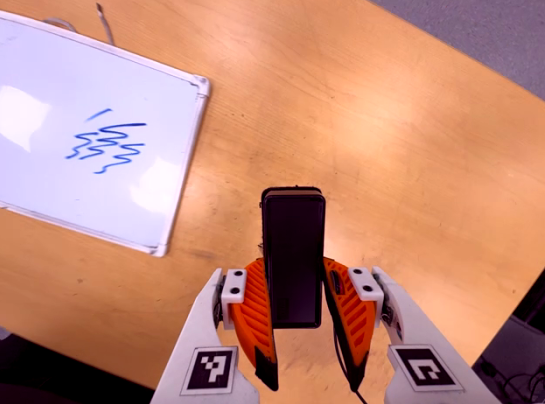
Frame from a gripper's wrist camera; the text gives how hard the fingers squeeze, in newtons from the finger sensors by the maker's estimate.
{"total": 4.2, "left": 3.0, "right": 5.4}